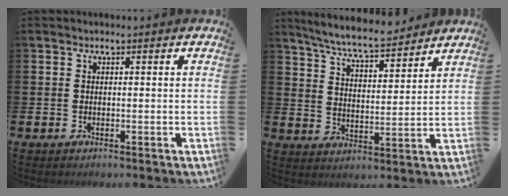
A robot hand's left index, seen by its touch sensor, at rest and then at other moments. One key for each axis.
{"total": 7.3, "fx": 6.9, "fy": 0.8, "fz": 2.4, "tx": -0.072, "ty": -0.037, "tz": 0.121}